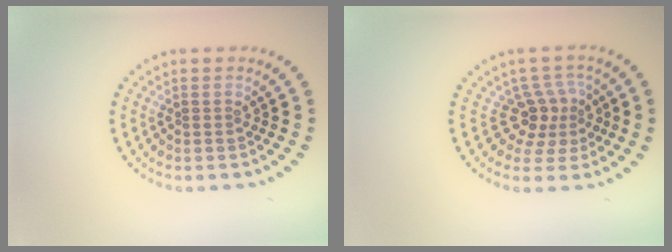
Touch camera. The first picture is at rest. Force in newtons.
{"total": 3.2, "press": 2.4, "slide": 2.1}